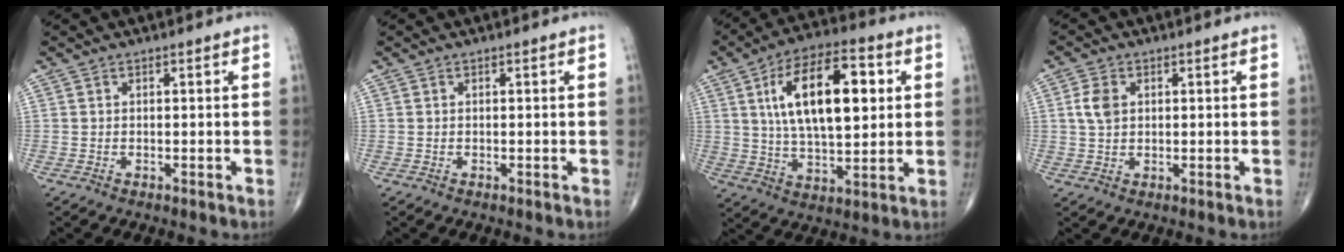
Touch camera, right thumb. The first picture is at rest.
{"total": 0.0}
{"total": 19.1, "force": [4.6, 8.6, 16.4], "torque": [-0.256, 0.001, 0.075]}
{"total": 4.0, "force": [0.9, 2.8, 2.7], "torque": [-0.053, 0.001, 0.017]}